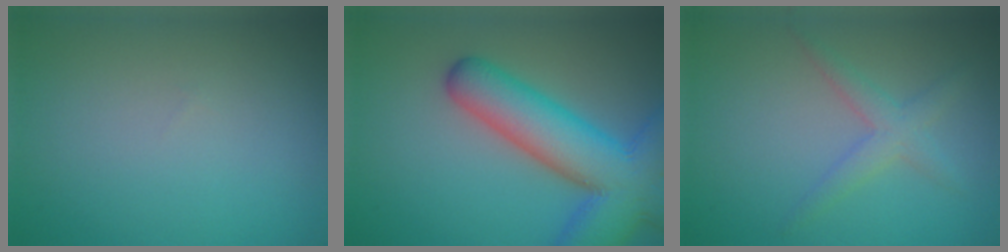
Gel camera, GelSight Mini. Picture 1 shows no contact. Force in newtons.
{"total": 10.5, "press": 10.5, "slide": 0.7}
{"total": 2.3, "press": 2.3, "slide": 0.1}